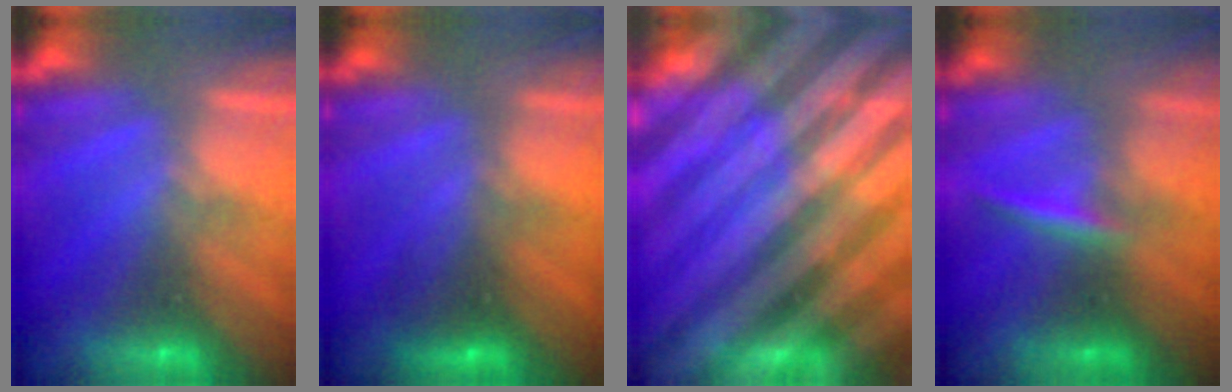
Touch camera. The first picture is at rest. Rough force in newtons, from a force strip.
{"total": 2.7}
{"total": 7.6}
{"total": 2.4}